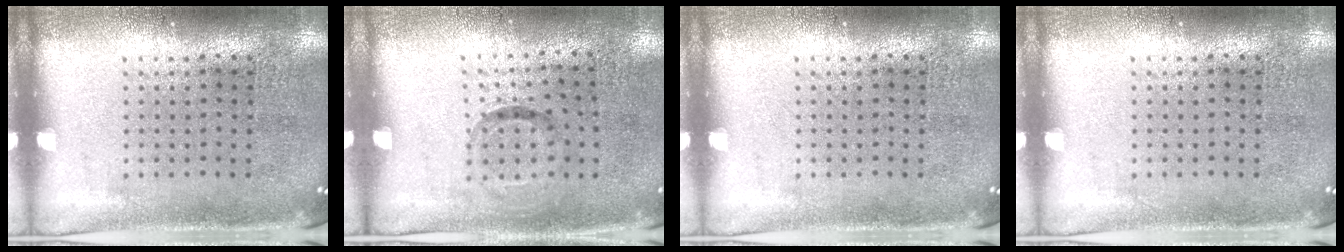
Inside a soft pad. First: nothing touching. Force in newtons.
{"total": 0.9, "press": 0.6, "slide": 0.8}
{"total": 0.0}
{"total": 0.0}